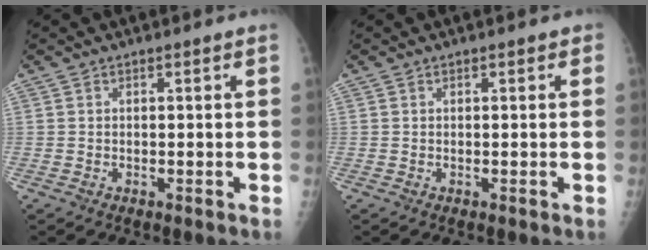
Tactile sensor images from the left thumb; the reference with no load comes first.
{"total": 0.6, "force": [0.3, 0.4, 0.4], "torque": [0.002, 0.001, -0.001]}